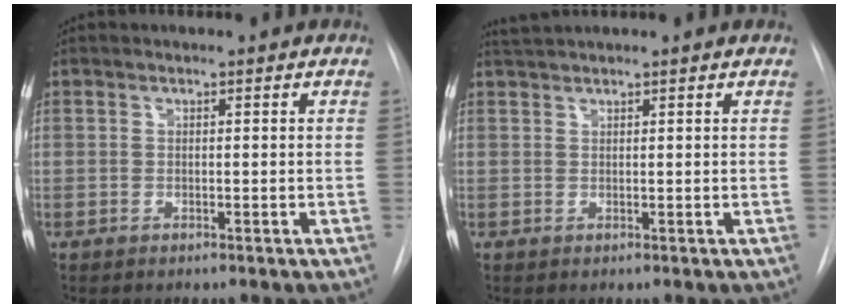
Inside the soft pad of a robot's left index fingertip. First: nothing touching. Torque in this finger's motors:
{"motor_torque": [-0.33, -0.09, 0.00, -0.01]}